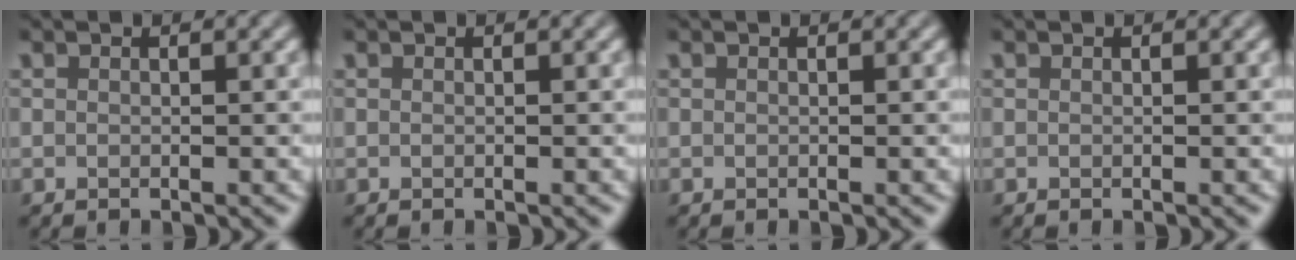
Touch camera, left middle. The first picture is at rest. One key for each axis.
{"total": 0.0}
{"total": 0.0}
{"total": 0.0}